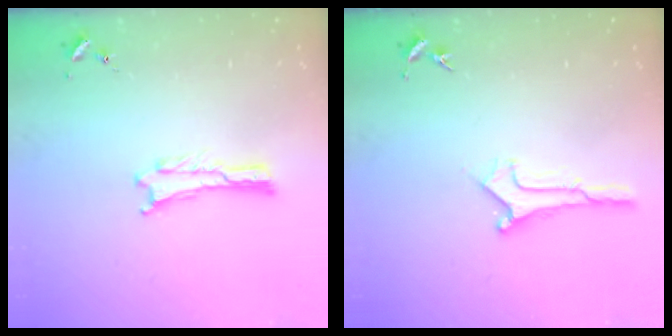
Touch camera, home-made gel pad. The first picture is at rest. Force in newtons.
{"total": 0.9, "press": 0.9, "slide": 0.1}